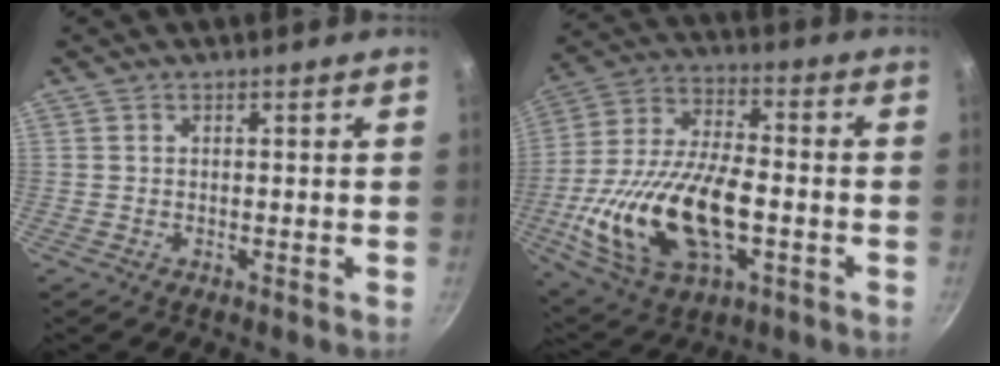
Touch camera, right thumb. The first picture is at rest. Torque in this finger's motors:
{"motor_torque": [-0.19, 1.31, 2.09, -0.68, 0.47]}